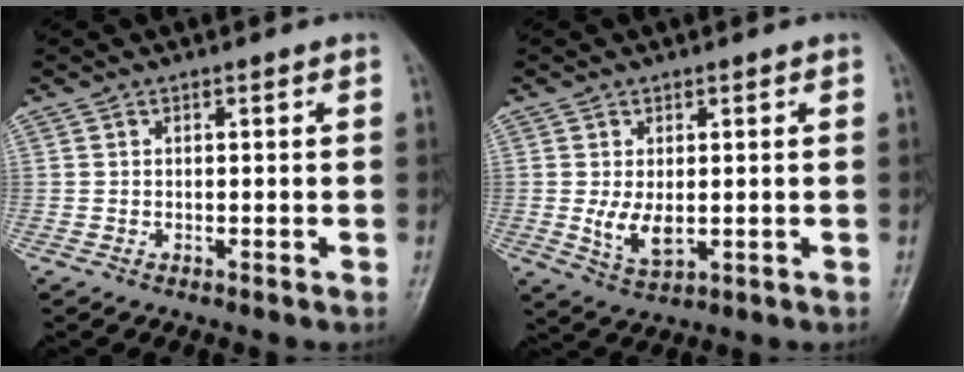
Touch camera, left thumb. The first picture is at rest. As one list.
[{"total": 5.2, "force": [0.0, 3.0, 4.3], "torque": [-0.076, -0.015, 0.009]}]